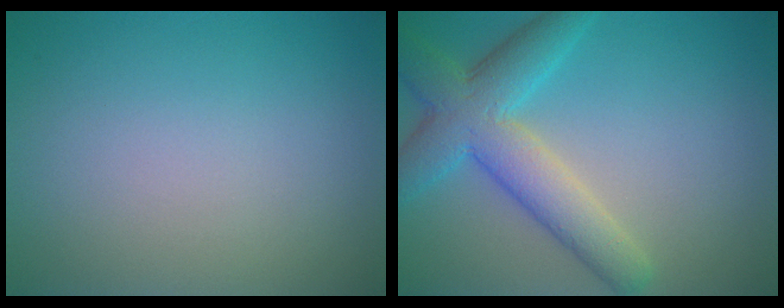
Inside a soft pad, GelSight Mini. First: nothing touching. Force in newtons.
{"total": 6.4, "press": 6.4, "slide": 0.2}